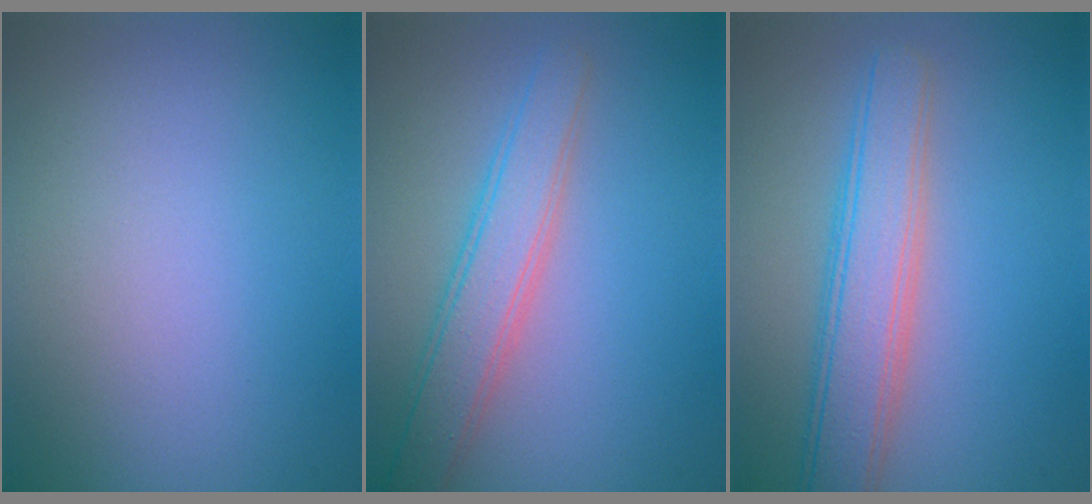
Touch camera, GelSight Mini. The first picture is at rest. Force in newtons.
{"total": 4.0, "press": 4.0, "slide": 0.4}
{"total": 5.1, "press": 5.1, "slide": 0.2}